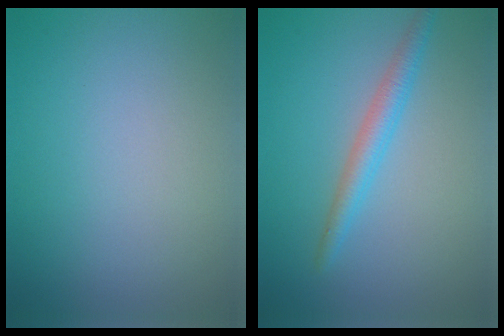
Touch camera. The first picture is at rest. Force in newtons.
{"total": 2.4, "press": 2.4, "slide": 0.1}